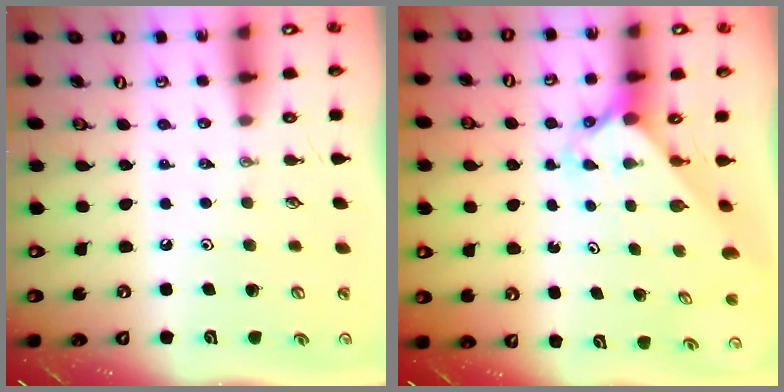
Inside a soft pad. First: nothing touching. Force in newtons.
{"total": 2.5, "press": 2.5, "slide": 0.3}